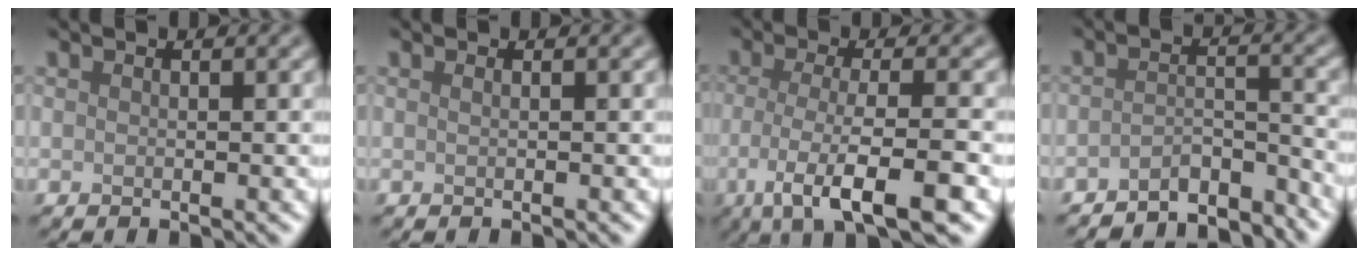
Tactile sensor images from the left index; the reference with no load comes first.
{"total": 0.8, "force": [0.2, 0.4, 0.6], "torque": [-0.003, 0.002, -0.004]}
{"total": 7.2, "force": [-2.9, 1.6, 6.4], "torque": [-0.102, -0.012, -0.054]}
{"total": 5.1, "force": [-4.7, 1.2, 1.5], "torque": [-0.020, -0.002, -0.075]}